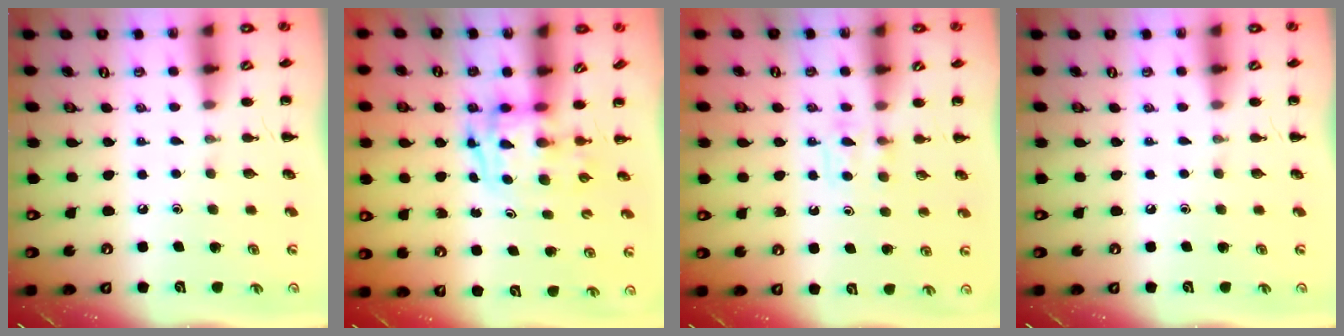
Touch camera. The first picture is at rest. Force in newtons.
{"total": 3.3, "press": 3.3, "slide": 0.6}
{"total": 4.1, "press": 3.8, "slide": 1.5}
{"total": 0.0}